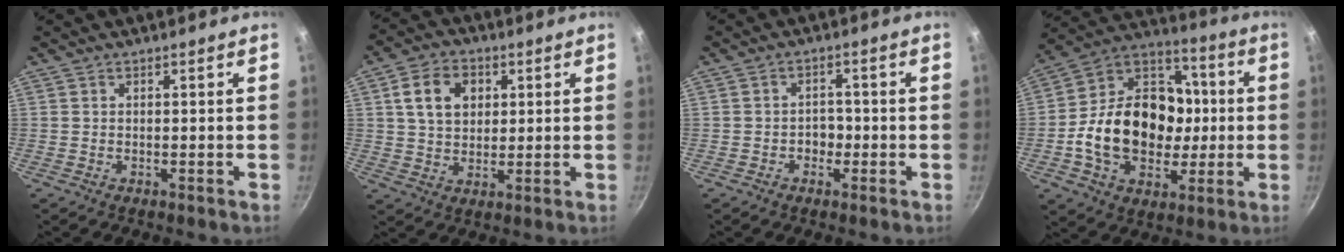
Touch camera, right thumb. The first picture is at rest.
{"total": 9.9, "force": [2.8, 7.3, 6.0], "torque": [-0.085, 0.003, 0.044]}
{"total": 3.0, "force": [-1.0, 2.4, 1.4], "torque": [0.002, 0.013, -0.018]}
{"total": 23.6, "force": [-2.0, 17.8, 15.3], "torque": [-0.217, 0.042, -0.039]}